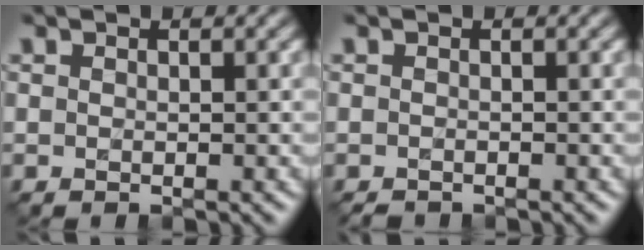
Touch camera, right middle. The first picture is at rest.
{"total": 0.8, "force": [-0.7, 0.3, 0.2], "torque": [-0.005, -0.007, -0.012]}